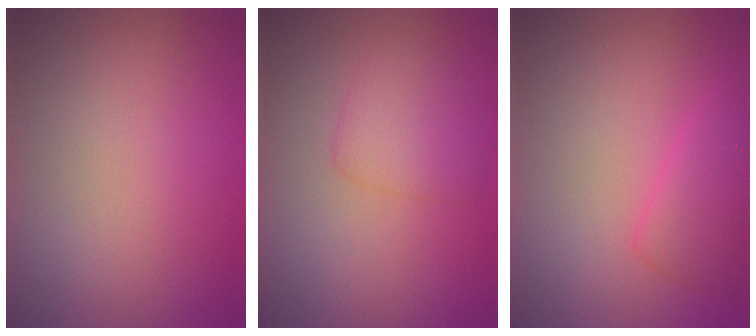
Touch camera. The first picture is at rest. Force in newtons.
{"total": 2.6, "press": 2.6, "slide": 0.0}
{"total": 2.6, "press": 2.6, "slide": 0.2}